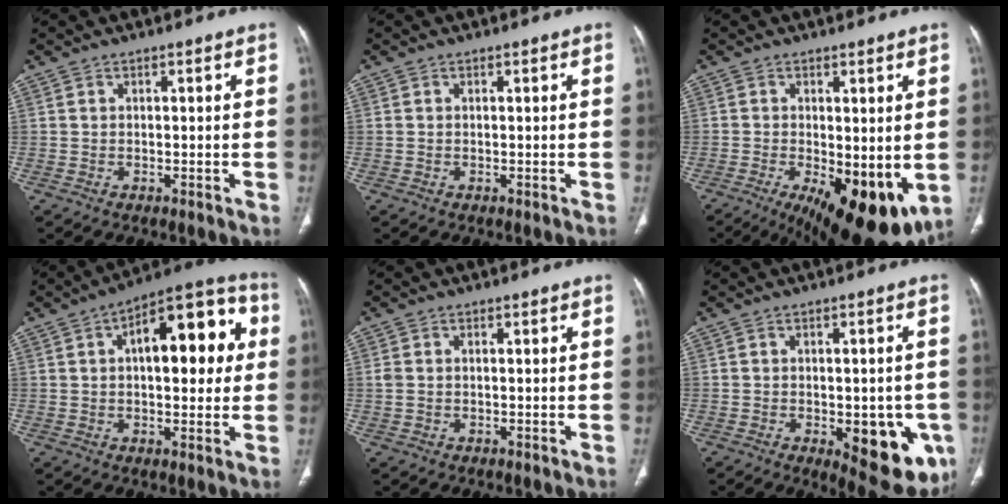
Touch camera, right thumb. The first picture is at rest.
{"total": 0.0}
{"total": 16.7, "force": [-4.6, 7.3, 14.3], "torque": [-0.188, -0.029, -0.049]}
{"total": 18.1, "force": [3.7, 8.5, 15.6], "torque": [-0.169, 0.027, 0.044]}
{"total": 1.7, "force": [0.1, 1.2, 1.3], "torque": [-0.043, 0.010, 0.003]}
{"total": 15.0, "force": [-4.5, 7.1, 12.4], "torque": [-0.123, -0.004, -0.035]}